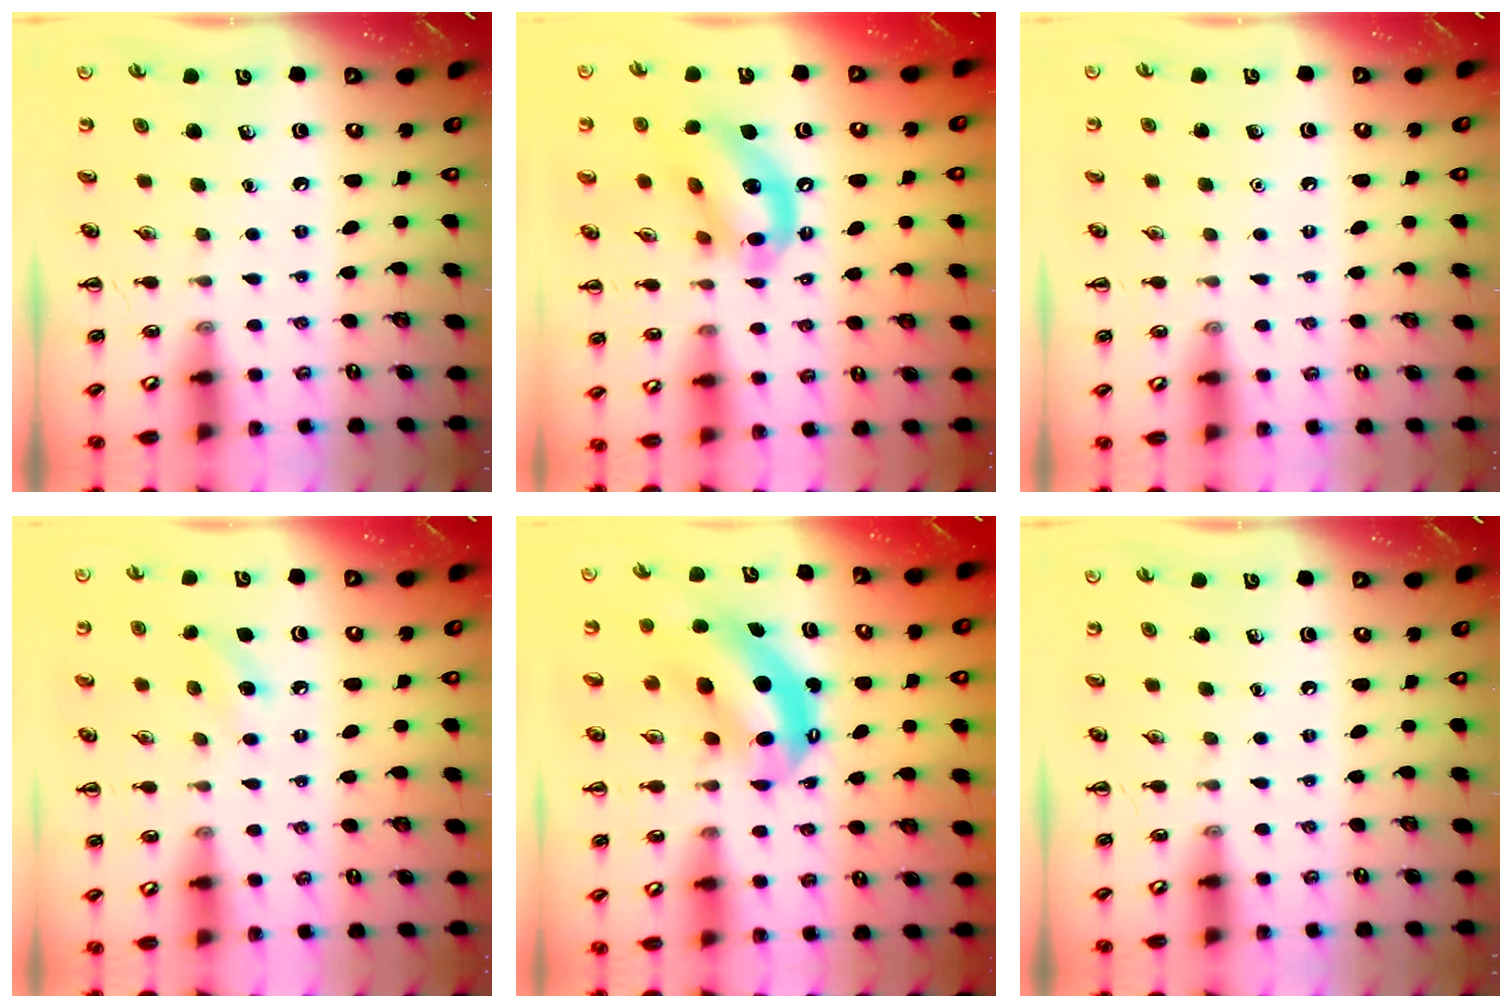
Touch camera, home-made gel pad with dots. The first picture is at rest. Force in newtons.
{"total": 12.8, "press": 12.3, "slide": 3.4}
{"total": 1.6, "press": 1.6, "slide": 0.1}
{"total": 7.4, "press": 7.1, "slide": 2.0}
{"total": 6.6, "press": 6.5, "slide": 1.5}
{"total": 0.0}